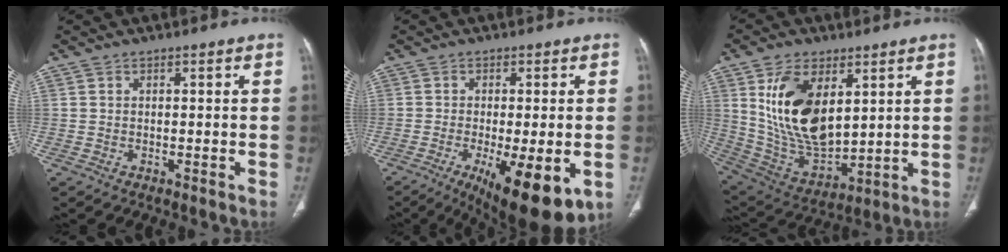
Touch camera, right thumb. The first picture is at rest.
{"total": 14.8, "force": [-5.5, 4.7, 12.8], "torque": [-0.168, -0.017, -0.070]}
{"total": 18.5, "force": [5.6, 10.1, 14.4], "torque": [-0.249, -0.028, 0.124]}